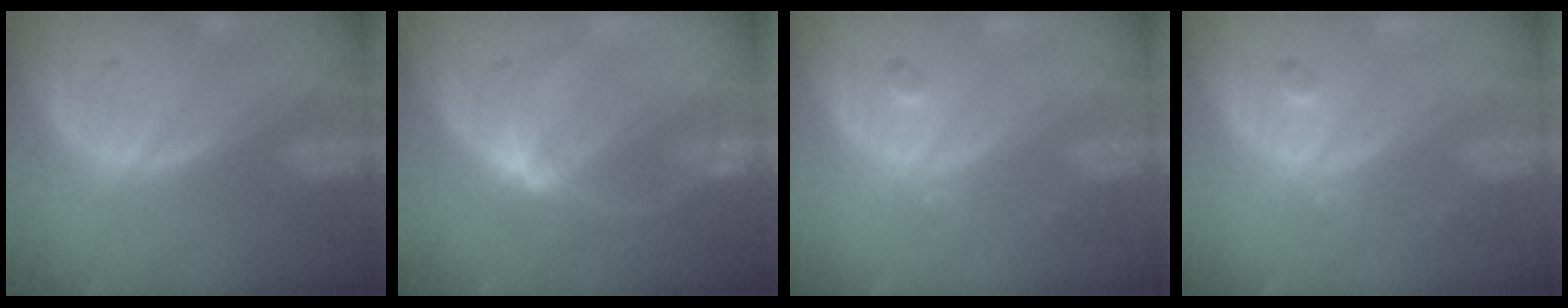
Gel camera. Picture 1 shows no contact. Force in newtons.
{"total": 5.2, "press": 4.8, "slide": 1.9}
{"total": 2.1, "press": 1.8, "slide": 1.1}
{"total": 2.1, "press": 1.8, "slide": 1.1}